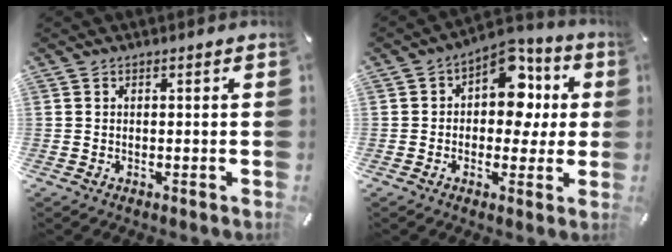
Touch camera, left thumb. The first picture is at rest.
{"total": 12.1, "force": [3.3, 8.5, 8.0], "torque": [-0.109, -0.022, 0.059]}